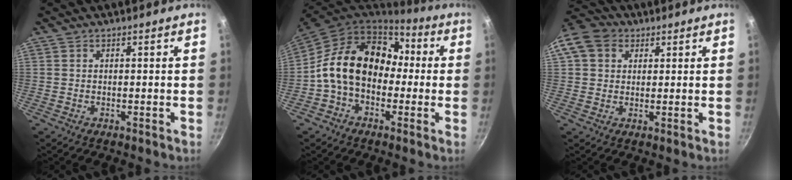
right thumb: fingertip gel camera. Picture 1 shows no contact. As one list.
[{"total": 17.0, "force": [0.1, 12.7, 11.3], "torque": [-0.159, 0.050, -0.013]}, {"total": 10.5, "force": [3.4, 8.5, 5.2], "torque": [-0.092, 0.020, 0.047]}]